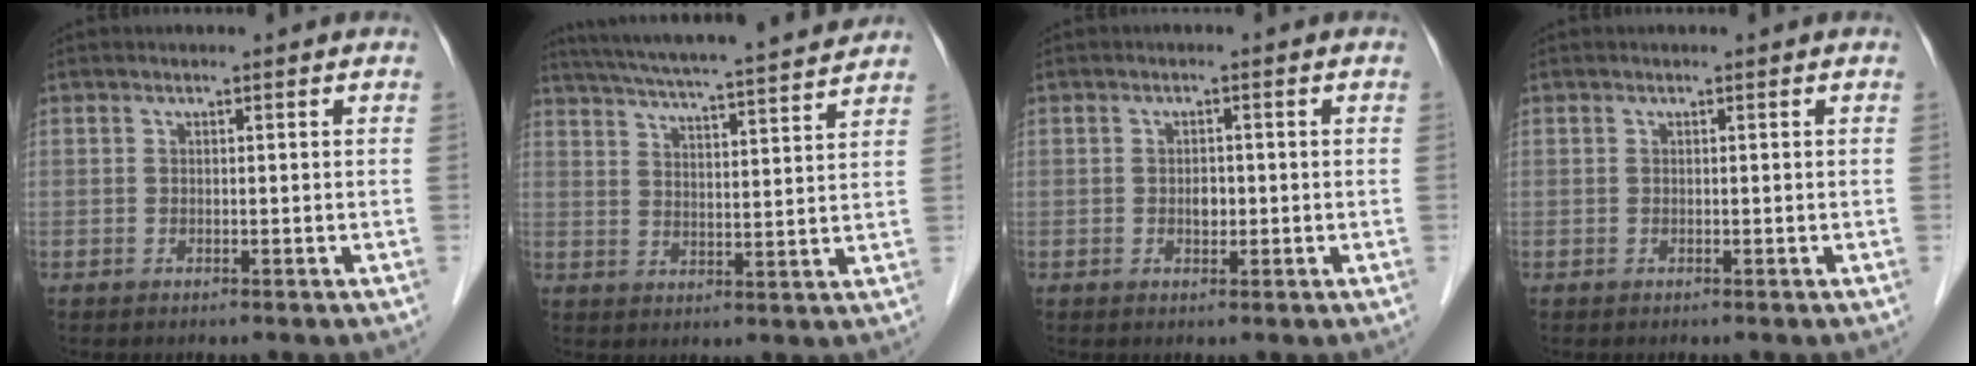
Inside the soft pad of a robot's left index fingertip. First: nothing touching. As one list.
[{"total": 19.1, "force": [17.2, -0.1, 8.2], "torque": [-0.145, 0.009, 0.242]}, {"total": 1.6, "force": [-0.3, 1.1, 1.2], "torque": [-0.018, 0.003, -0.002]}, {"total": 0.0}]